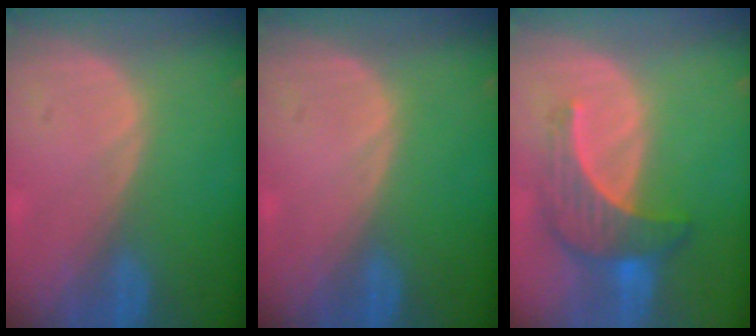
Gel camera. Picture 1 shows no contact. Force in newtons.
{"total": 0.0}
{"total": 7.3, "press": 6.8, "slide": 2.7}